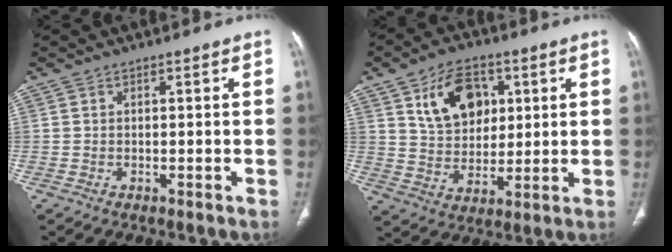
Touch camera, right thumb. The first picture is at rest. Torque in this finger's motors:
{"motor_torque": [0.51, 0.58, 0.27, -0.20, 0.06]}